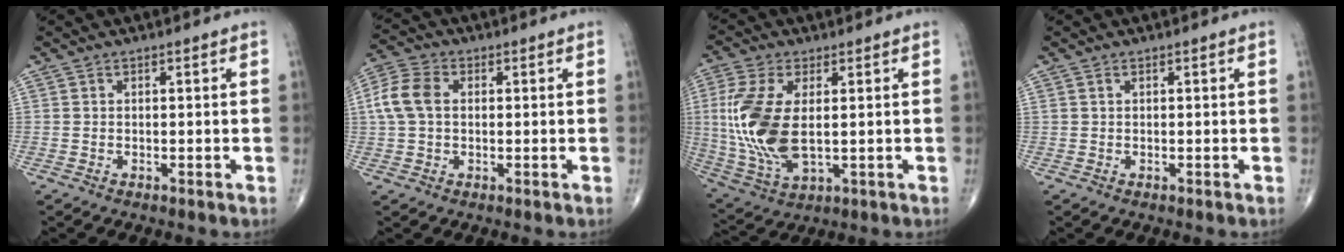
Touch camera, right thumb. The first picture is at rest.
{"total": 7.3, "force": [0.9, 5.1, 5.2], "torque": [-0.118, 0.019, 0.013]}
{"total": 15.5, "force": [0.7, 7.7, 13.4], "torque": [-0.310, -0.014, 0.024]}
{"total": 0.0}